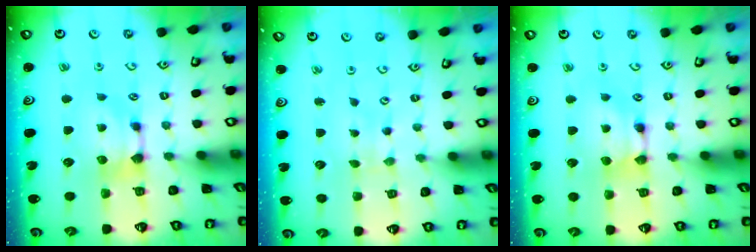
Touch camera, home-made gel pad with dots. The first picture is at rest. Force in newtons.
{"total": 4.3, "press": 4.3, "slide": 0.2}
{"total": 1.6, "press": 1.6, "slide": 0.1}